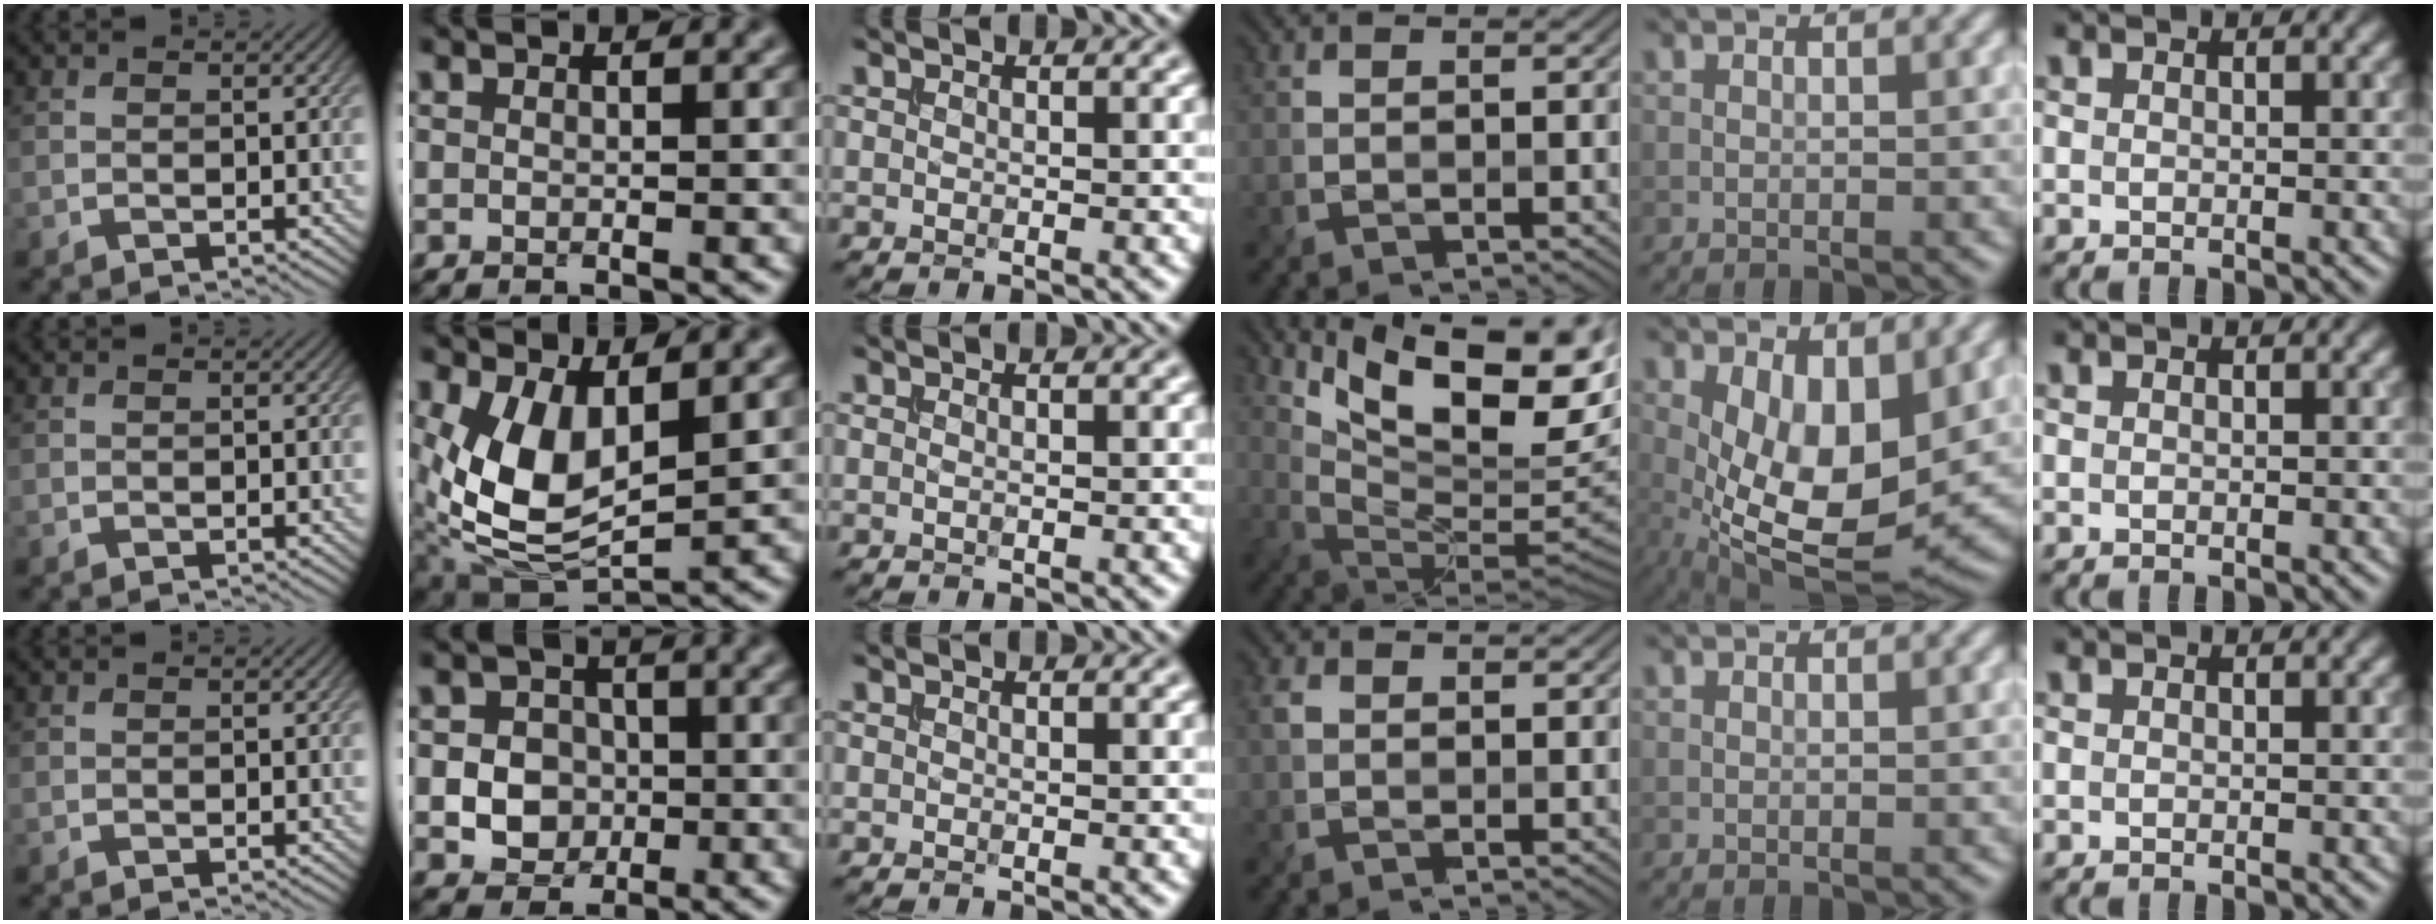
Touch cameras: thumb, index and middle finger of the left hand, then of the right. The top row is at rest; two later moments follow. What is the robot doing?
{"motion": "insert", "object": "drawer"}